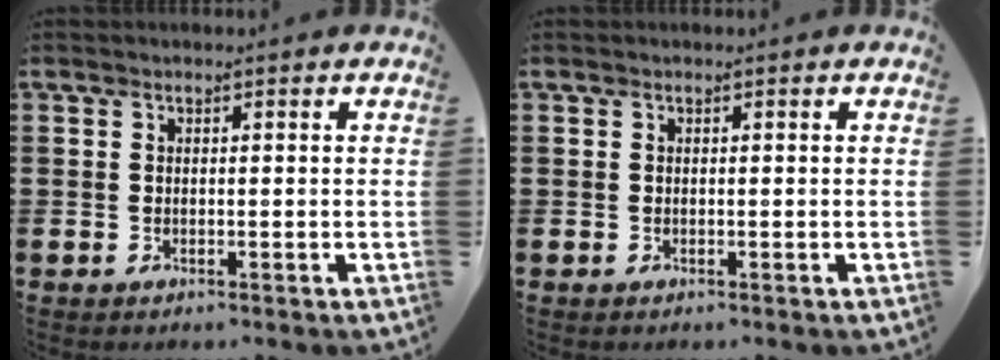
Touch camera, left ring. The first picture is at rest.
{"total": 0.0}